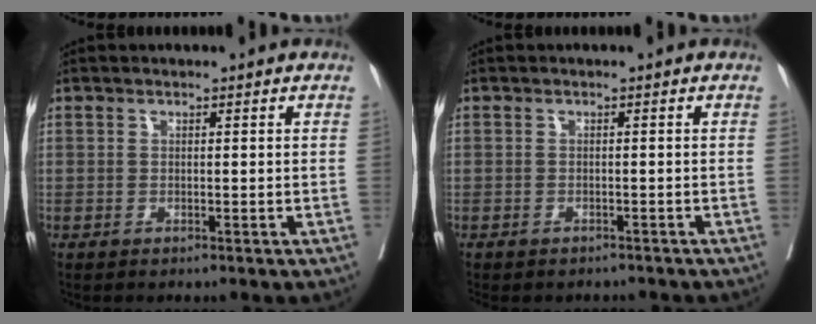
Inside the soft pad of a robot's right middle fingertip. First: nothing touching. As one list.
[{"total": 3.1, "force": [-2.7, 1.4, 0.3], "torque": [-0.008, 0.001, -0.038]}]